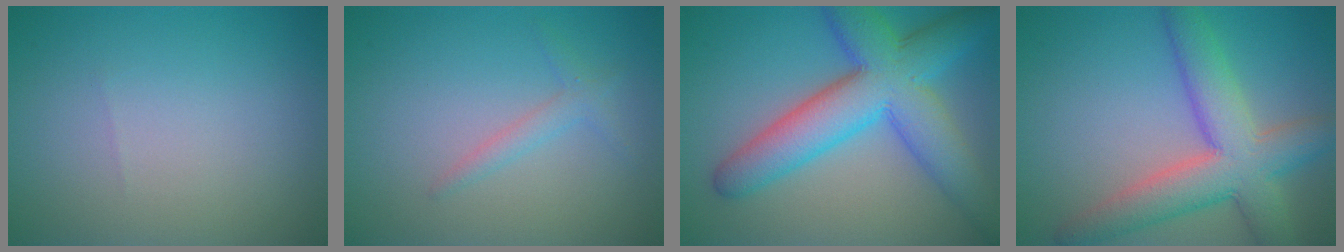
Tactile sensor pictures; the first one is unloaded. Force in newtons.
{"total": 1.5, "press": 1.5, "slide": 0.1}
{"total": 9.5, "press": 9.5, "slide": 0.2}
{"total": 7.5, "press": 7.5, "slide": 0.4}